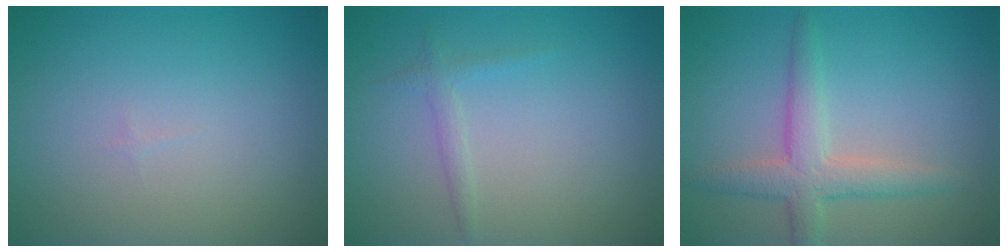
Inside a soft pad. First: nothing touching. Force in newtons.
{"total": 1.2, "press": 1.2, "slide": 0.1}
{"total": 3.6, "press": 3.6, "slide": 0.2}